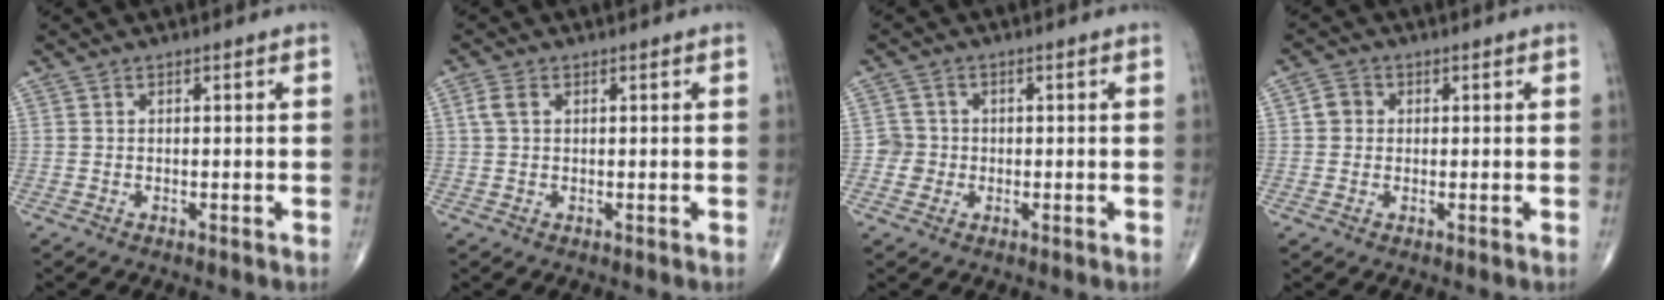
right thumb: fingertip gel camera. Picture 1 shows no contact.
{"total": 2.4, "force": [0.7, 1.6, 1.7], "torque": [-0.043, 0.009, 0.014]}
{"total": 2.9, "force": [-0.4, 2.9, 0.1], "torque": [0.022, 0.009, -0.011]}
{"total": 2.9, "force": [0.3, 2.6, 1.1], "torque": [-0.009, 0.006, 0.000]}